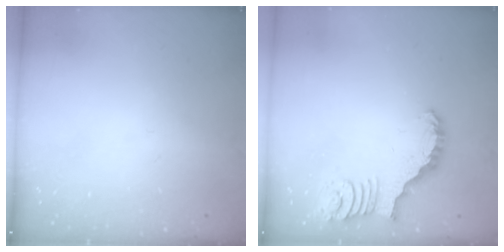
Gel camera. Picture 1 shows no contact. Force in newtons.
{"total": 2.5, "press": 2.5, "slide": 0.5}